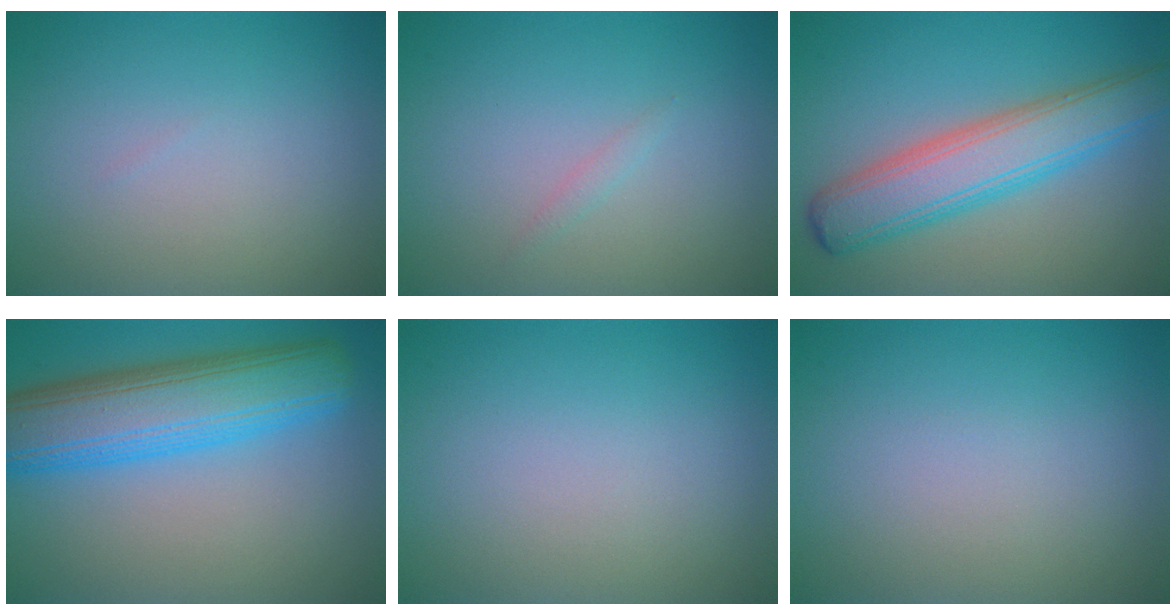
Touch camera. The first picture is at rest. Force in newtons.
{"total": 0.6, "press": 0.6, "slide": 0.1}
{"total": 6.5, "press": 6.5, "slide": 0.2}
{"total": 9.6, "press": 9.6, "slide": 0.3}
{"total": 0.0}
{"total": 0.0}